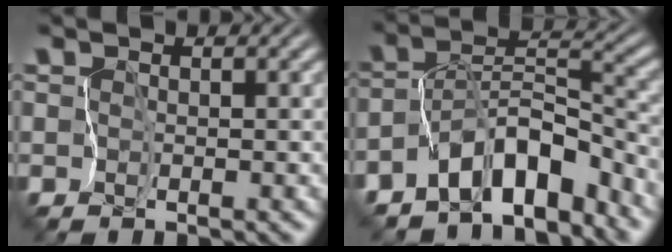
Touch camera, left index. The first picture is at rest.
{"total": 8.1, "force": [-5.7, 3.7, 4.5], "torque": [-0.053, 0.012, -0.104]}